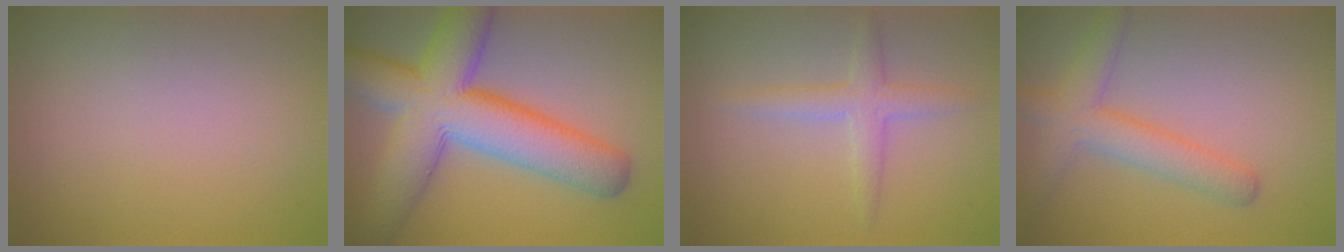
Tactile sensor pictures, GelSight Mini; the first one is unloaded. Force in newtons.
{"total": 11.3, "press": 11.2, "slide": 0.4}
{"total": 2.5, "press": 2.5, "slide": 0.1}
{"total": 4.2, "press": 4.2, "slide": 0.1}